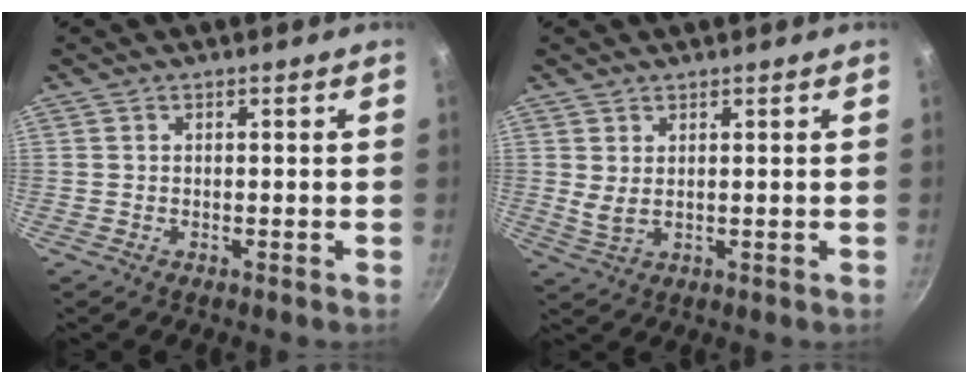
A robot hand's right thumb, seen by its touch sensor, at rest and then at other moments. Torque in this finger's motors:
{"motor_torque": [0.66, 3.80, 0.04, -0.17, 0.09]}